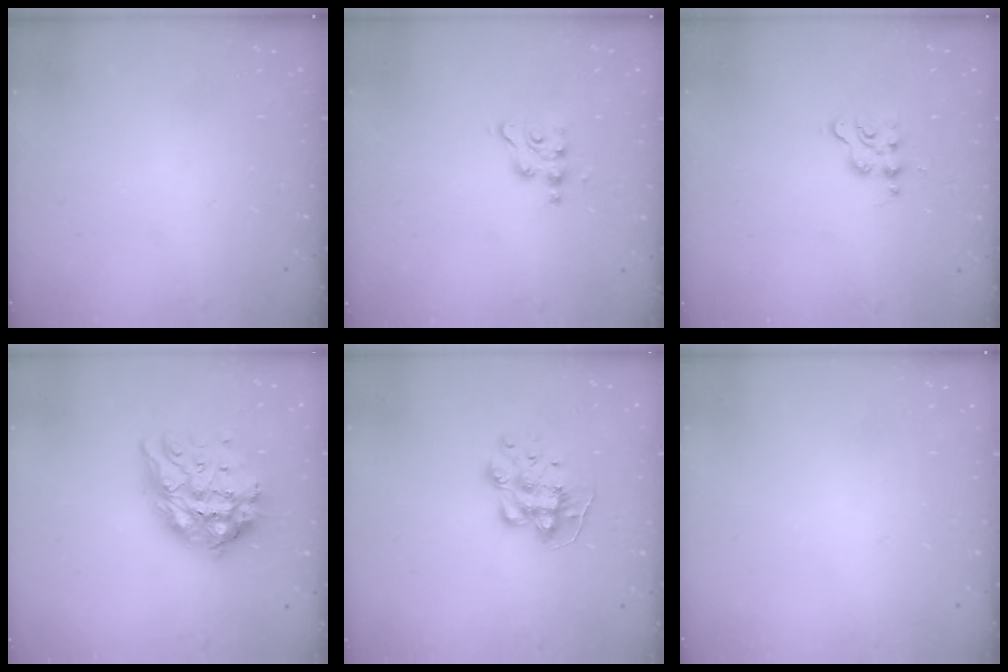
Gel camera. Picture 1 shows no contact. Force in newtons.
{"total": 2.3, "press": 2.2, "slide": 0.3}
{"total": 3.8, "press": 3.8, "slide": 0.4}
{"total": 17.7, "press": 17.6, "slide": 1.4}
{"total": 9.9, "press": 9.9, "slide": 0.4}
{"total": 0.0}